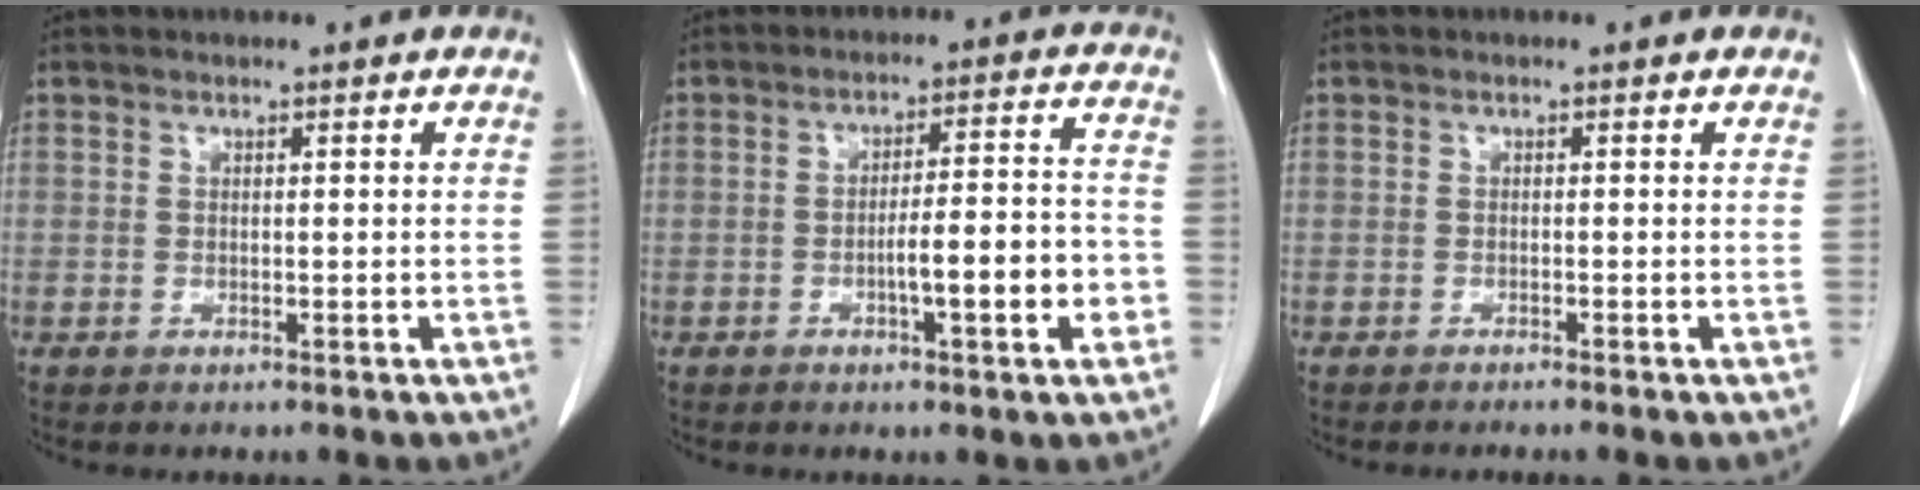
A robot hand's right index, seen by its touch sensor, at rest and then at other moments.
{"total": 8.6, "force": [-2.9, 1.1, 8.0], "torque": [-0.121, 0.016, -0.040]}
{"total": 1.6, "force": [-1.4, -0.3, 0.7], "torque": [-0.005, 0.003, -0.021]}